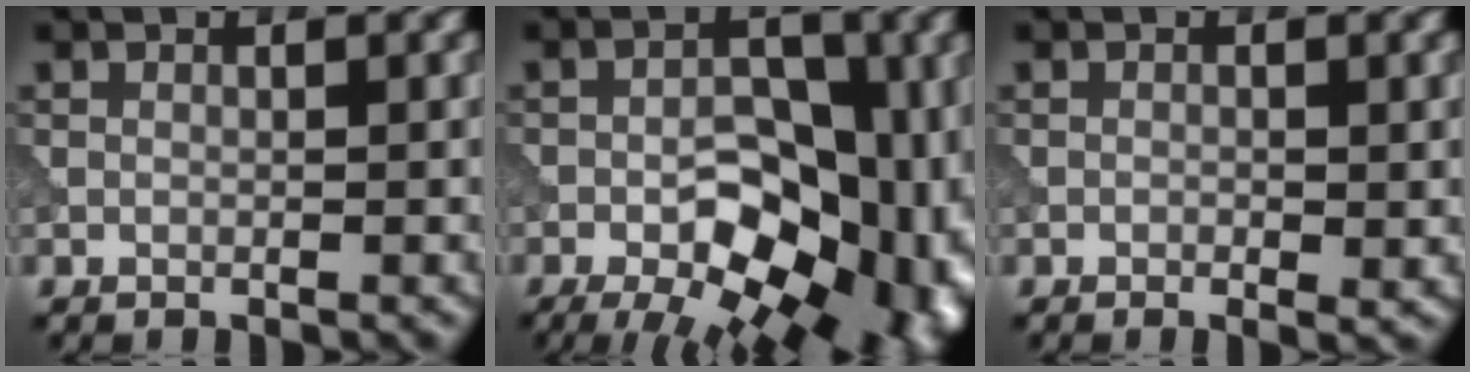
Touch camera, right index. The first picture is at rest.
{"total": 17.7, "force": [-6.4, 9.9, 13.2], "torque": [-0.126, 0.006, -0.080]}
{"total": 1.1, "force": [-0.1, 0.4, 1.0], "torque": [-0.010, -0.005, -0.001]}